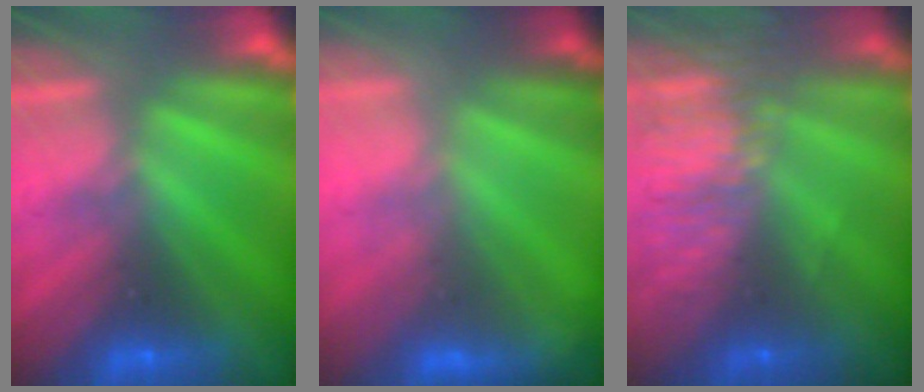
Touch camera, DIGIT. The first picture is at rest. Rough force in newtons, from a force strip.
{"total": 3.2}
{"total": 5.7}